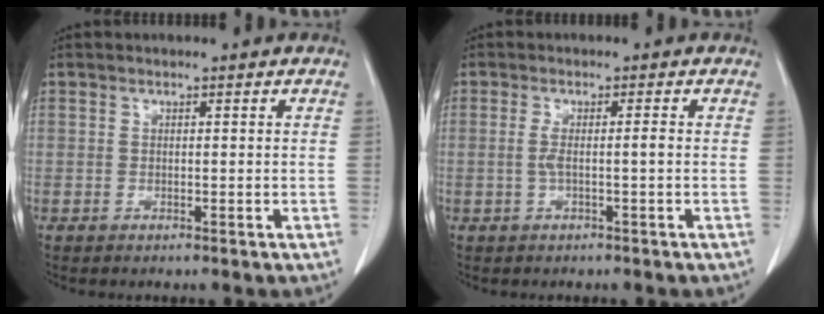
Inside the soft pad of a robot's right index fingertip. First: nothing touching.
{"total": 2.3, "force": [-0.4, -0.1, 2.3], "torque": [-0.046, 0.004, -0.005]}